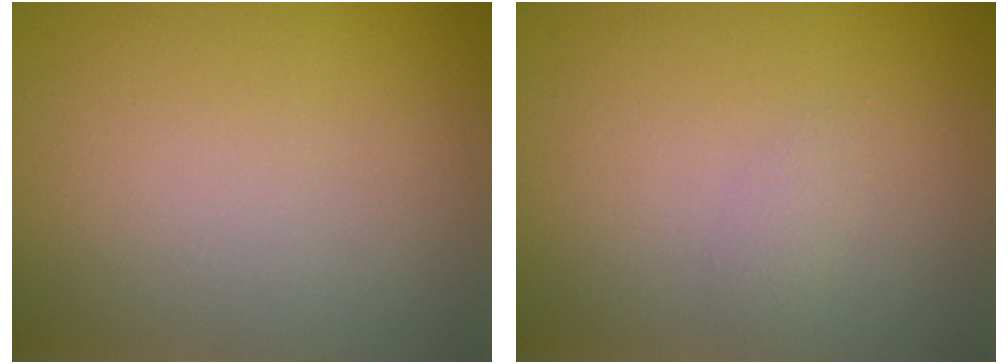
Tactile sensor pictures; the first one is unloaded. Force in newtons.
{"total": 0.8, "press": 0.8, "slide": 0.0}